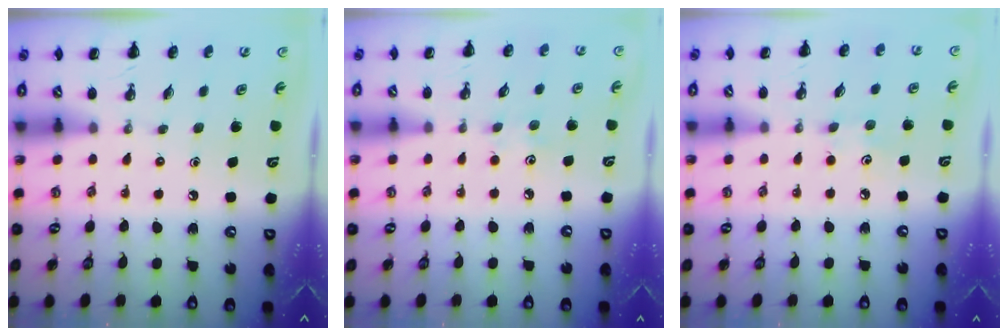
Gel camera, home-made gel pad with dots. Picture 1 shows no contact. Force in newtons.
{"total": 2.9, "press": 2.9, "slide": 0.6}
{"total": 3.8, "press": 3.7, "slide": 1.0}